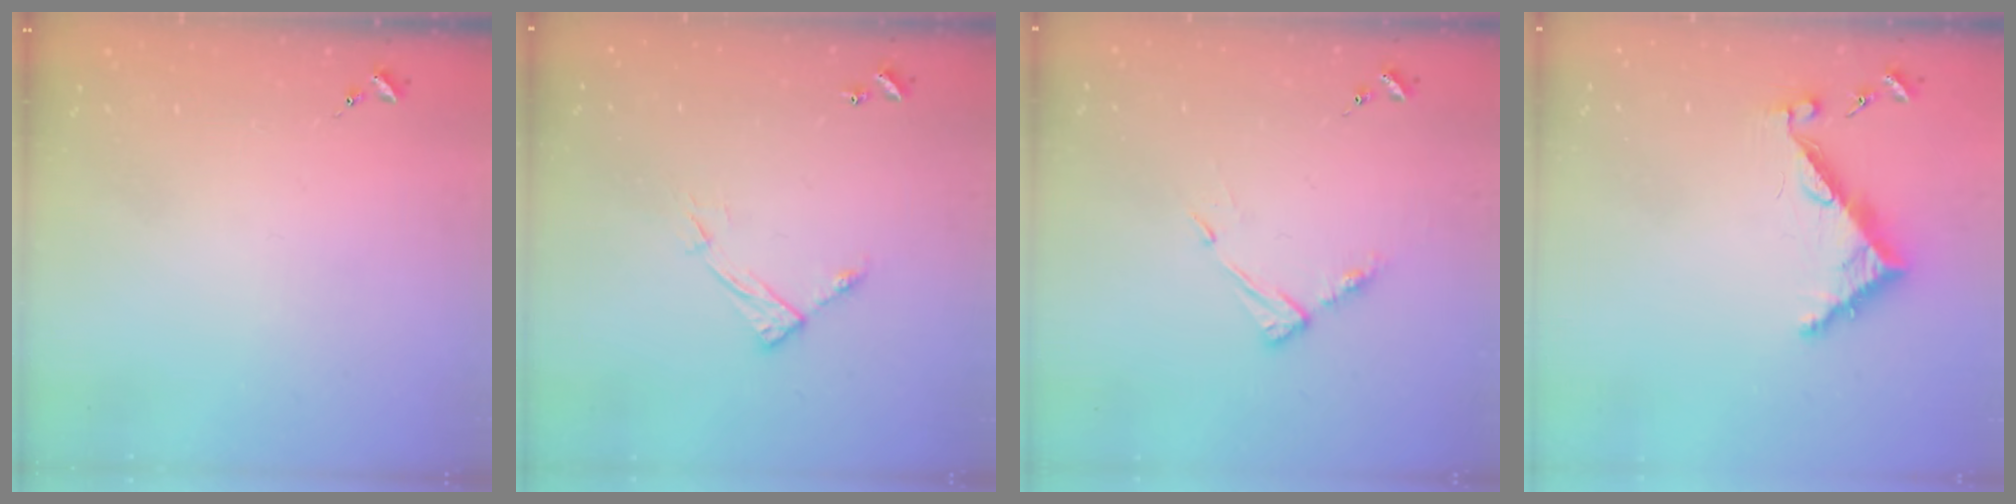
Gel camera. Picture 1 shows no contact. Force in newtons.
{"total": 8.1, "press": 8.1, "slide": 0.6}
{"total": 6.8, "press": 6.8, "slide": 0.5}
{"total": 6.7, "press": 6.6, "slide": 0.6}